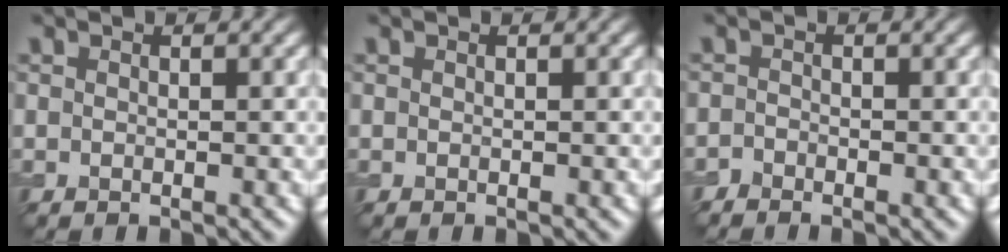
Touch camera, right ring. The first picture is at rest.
{"total": 0.0}
{"total": 1.0, "force": [-1.0, 0.2, 0.1], "torque": [0.000, 0.000, -0.023]}